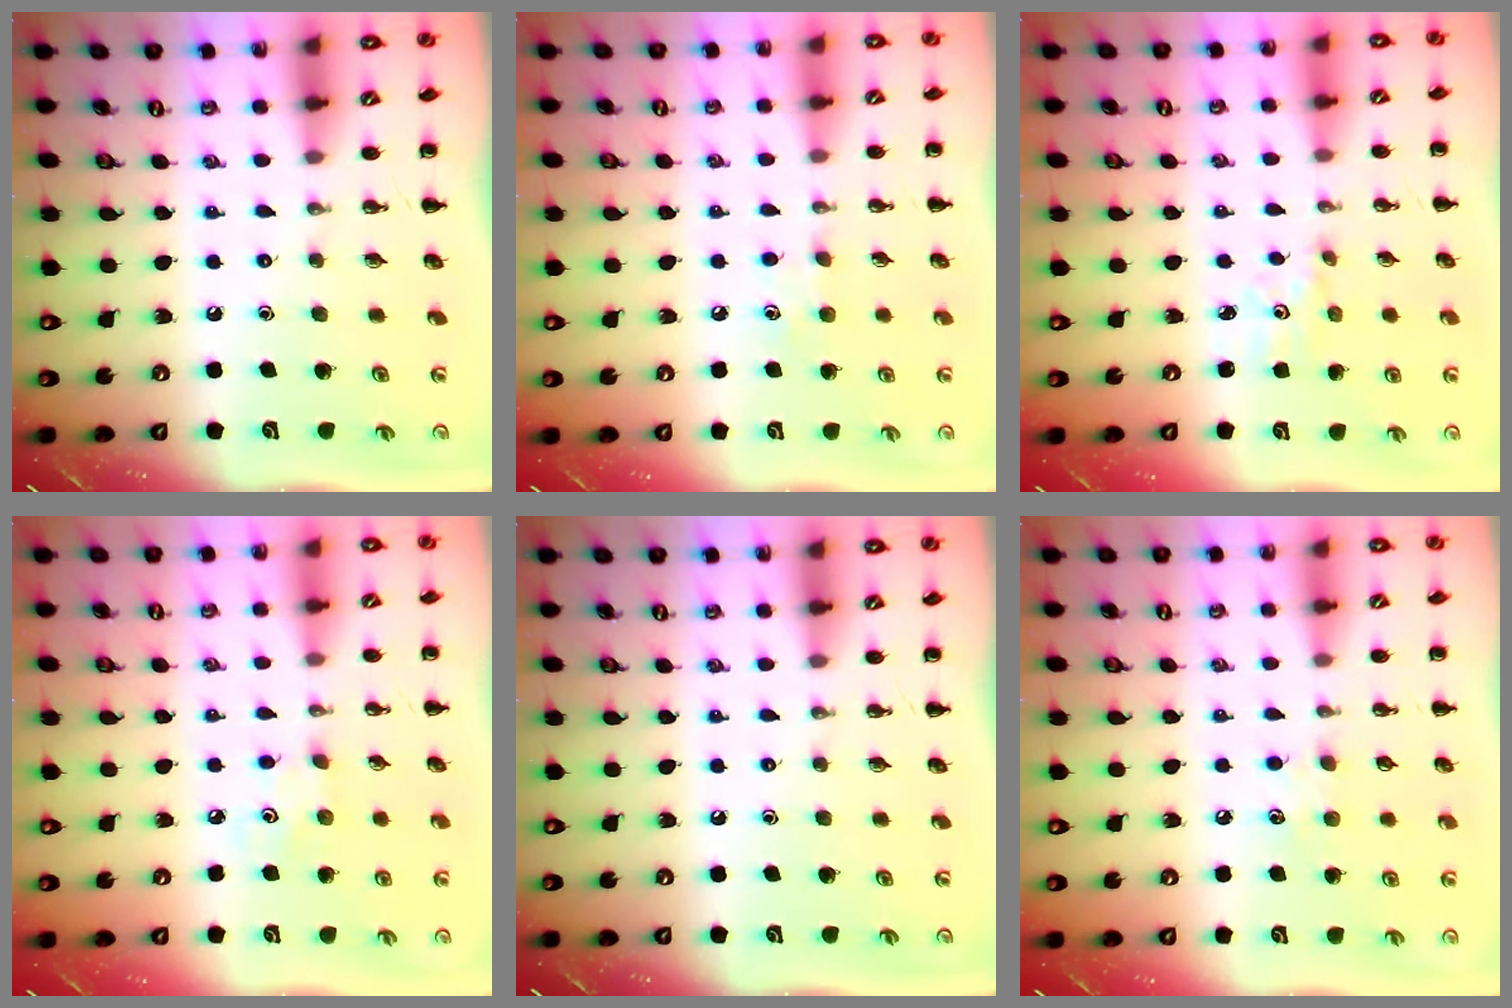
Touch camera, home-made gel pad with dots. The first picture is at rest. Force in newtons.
{"total": 6.3, "press": 6.1, "slide": 1.4}
{"total": 2.4, "press": 2.3, "slide": 0.7}
{"total": 2.9, "press": 2.8, "slide": 0.8}
{"total": 0.0}
{"total": 5.8, "press": 5.6, "slide": 1.6}